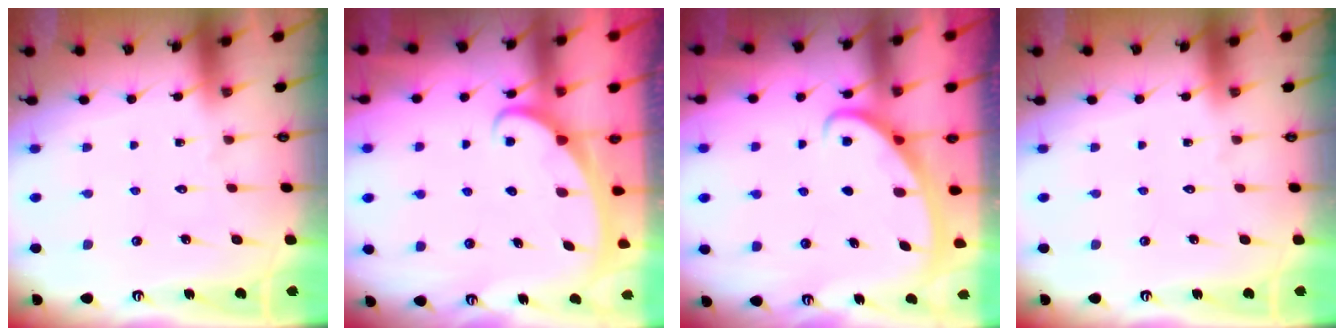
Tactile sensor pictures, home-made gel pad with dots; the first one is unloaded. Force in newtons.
{"total": 2.5, "press": 2.5, "slide": 0.3}
{"total": 2.8, "press": 2.8, "slide": 0.4}
{"total": 0.0}